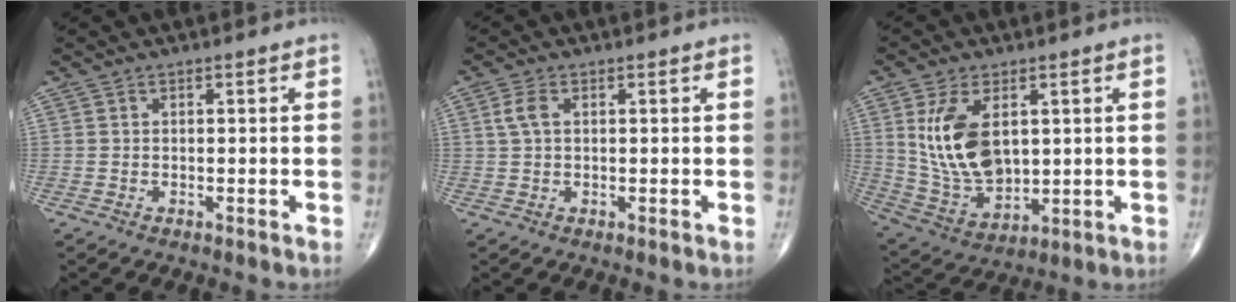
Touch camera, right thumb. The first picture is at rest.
{"total": 2.9, "force": [0.7, 1.6, 2.3], "torque": [-0.057, 0.010, 0.014]}
{"total": 14.1, "force": [3.1, 8.2, 11.1], "torque": [-0.203, -0.017, 0.077]}